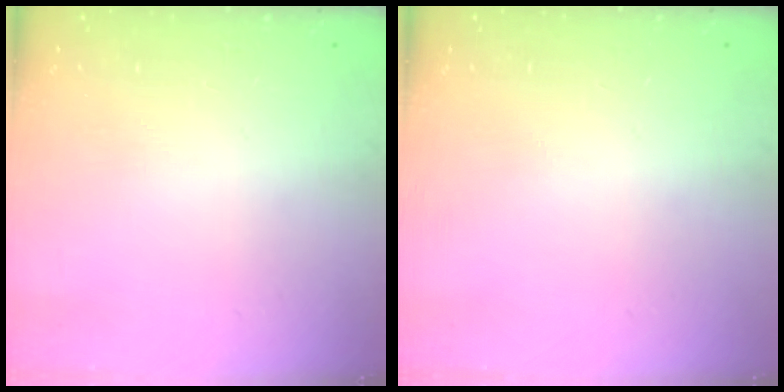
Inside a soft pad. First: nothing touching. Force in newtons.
{"total": 0.0}